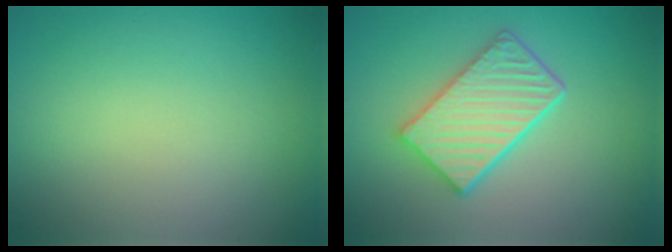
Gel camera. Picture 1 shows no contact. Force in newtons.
{"total": 5.5, "press": 4.2, "slide": 3.6}